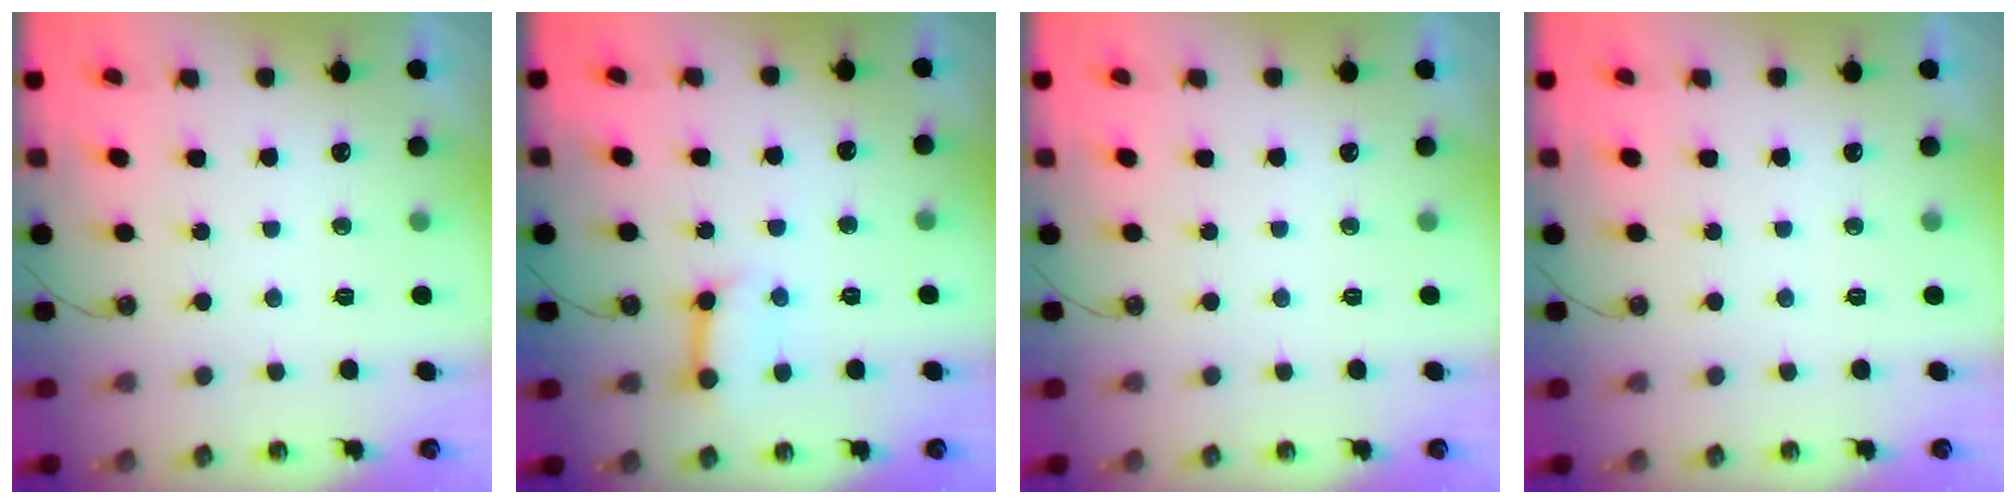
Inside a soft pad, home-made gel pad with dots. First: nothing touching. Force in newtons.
{"total": 9.5, "press": 9.4, "slide": 1.1}
{"total": 0.0}
{"total": 0.0}